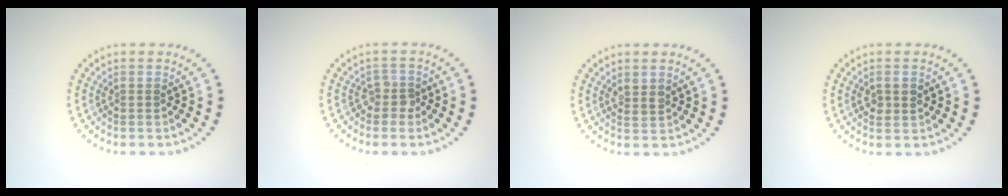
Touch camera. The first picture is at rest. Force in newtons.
{"total": 1.4, "press": 1.2, "slide": 0.8}
{"total": 1.1, "press": 0.9, "slide": 0.6}
{"total": 1.5, "press": 1.5, "slide": 0.1}